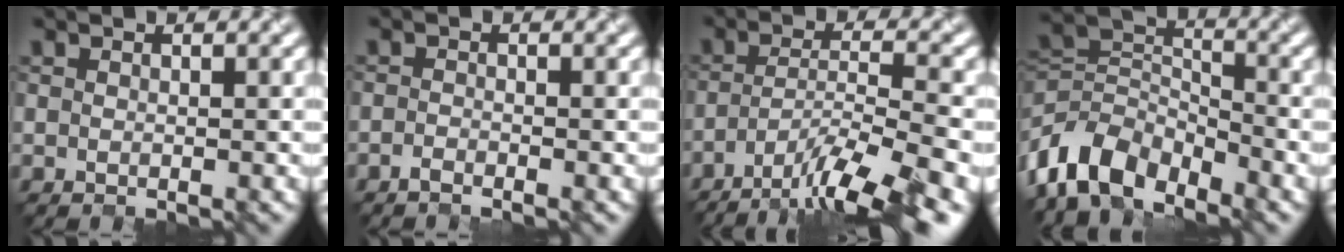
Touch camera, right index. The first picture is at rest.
{"total": 0.9, "force": [-0.9, 0.1, 0.3], "torque": [-0.007, -0.002, -0.018]}
{"total": 9.7, "force": [-6.4, 1.8, 7.0], "torque": [-0.104, -0.001, -0.110]}
{"total": 7.3, "force": [-5.0, 3.9, 3.5], "torque": [-0.065, -0.002, -0.109]}